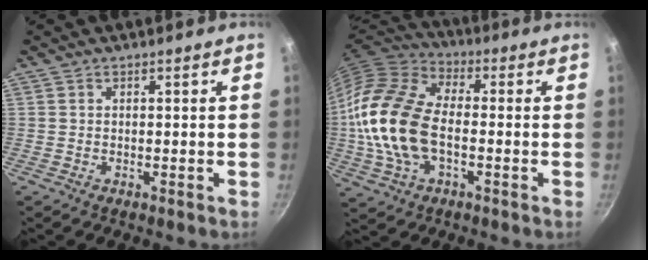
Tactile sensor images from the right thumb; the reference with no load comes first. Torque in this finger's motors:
{"motor_torque": [-0.49, 1.58, 2.27, -0.51, 0.66]}